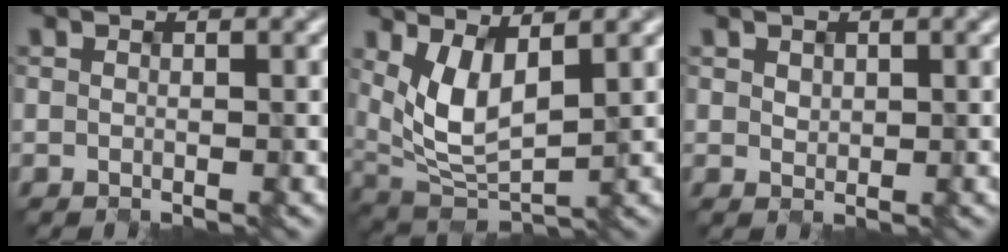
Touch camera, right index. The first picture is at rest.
{"total": 4.7, "force": [1.6, 2.1, 3.9], "torque": [-0.095, -0.015, 0.044]}
{"total": 0.5, "force": [0.3, 0.4, -0.1], "torque": [-0.002, -0.003, 0.018]}